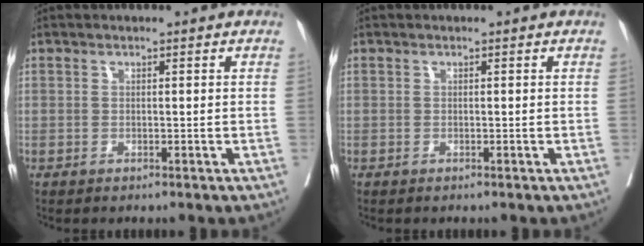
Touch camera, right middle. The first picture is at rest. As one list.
[{"total": 0.0}]